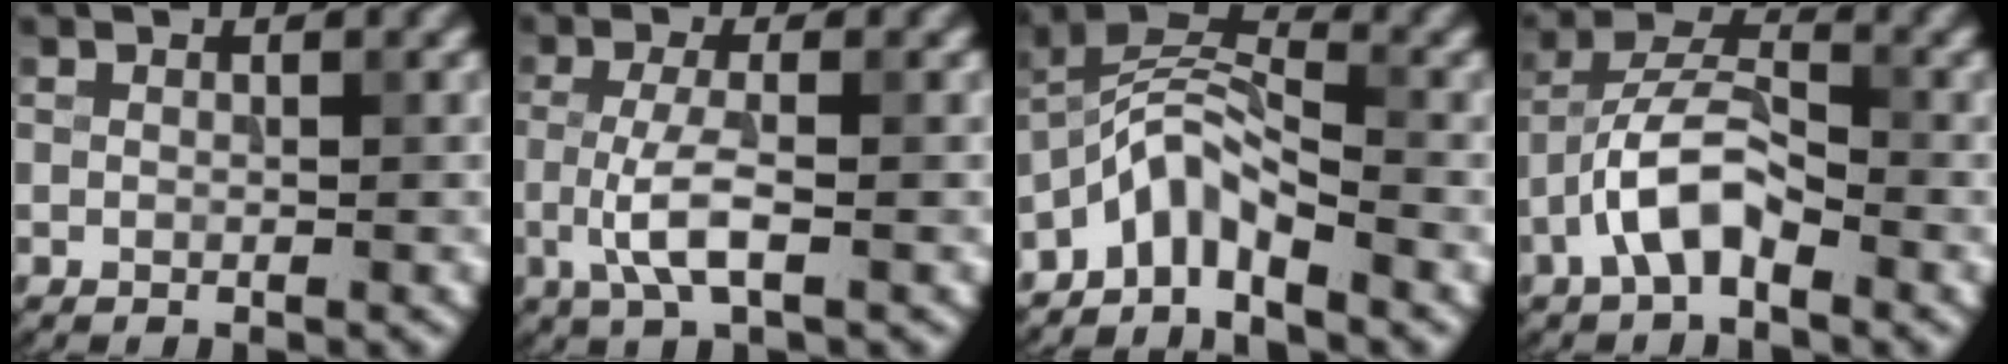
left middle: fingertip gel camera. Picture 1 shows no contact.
{"total": 3.7, "force": [-0.9, 1.0, 3.4], "torque": [-0.075, -0.004, -0.022]}
{"total": 4.3, "force": [-3.1, 1.3, 2.6], "torque": [-0.042, 0.013, -0.071]}
{"total": 5.1, "force": [-2.7, 2.2, 3.8], "torque": [-0.067, 0.017, -0.054]}